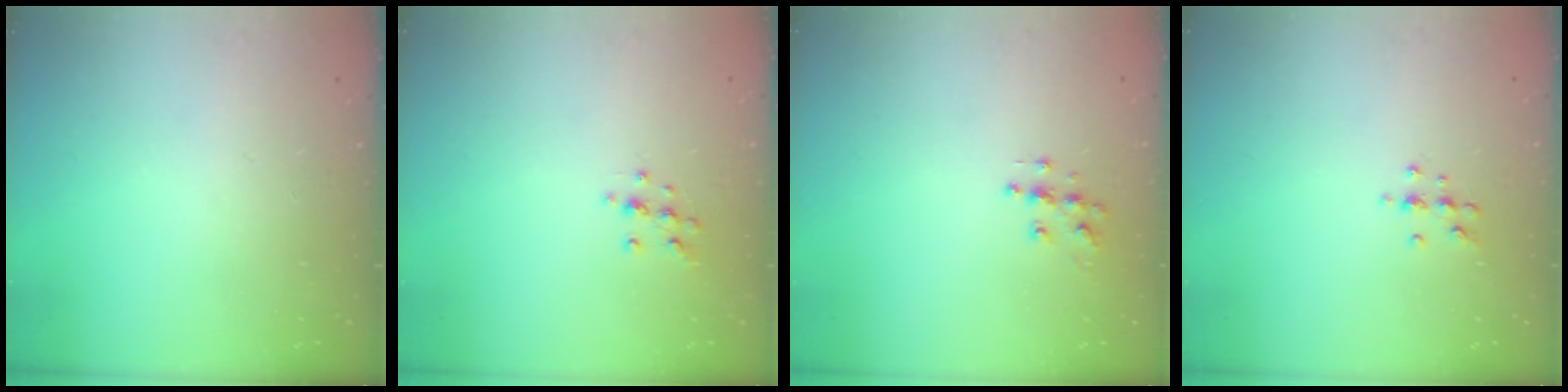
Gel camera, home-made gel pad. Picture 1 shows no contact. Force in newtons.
{"total": 9.0, "press": 8.9, "slide": 0.8}
{"total": 6.1, "press": 6.1, "slide": 0.3}
{"total": 5.7, "press": 5.7, "slide": 0.8}